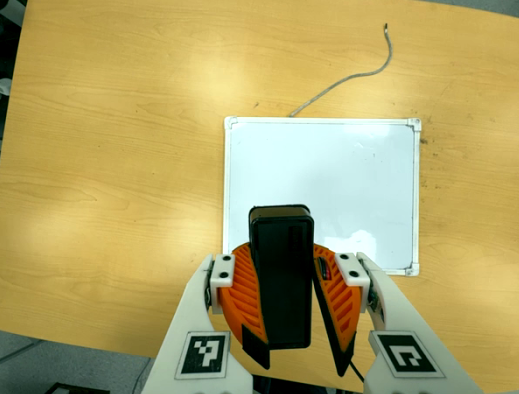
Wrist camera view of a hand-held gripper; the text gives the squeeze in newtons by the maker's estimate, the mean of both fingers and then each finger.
{"total": 13.3, "left": 12.5, "right": 14.1}